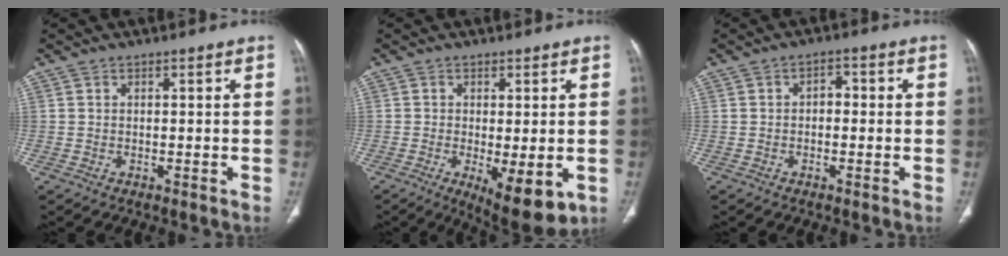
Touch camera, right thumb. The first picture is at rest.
{"total": 10.0, "force": [-3.0, 3.7, 8.8], "torque": [-0.124, -0.020, -0.036]}
{"total": 2.5, "force": [-0.1, 1.7, 1.8], "torque": [-0.015, 0.010, -0.009]}